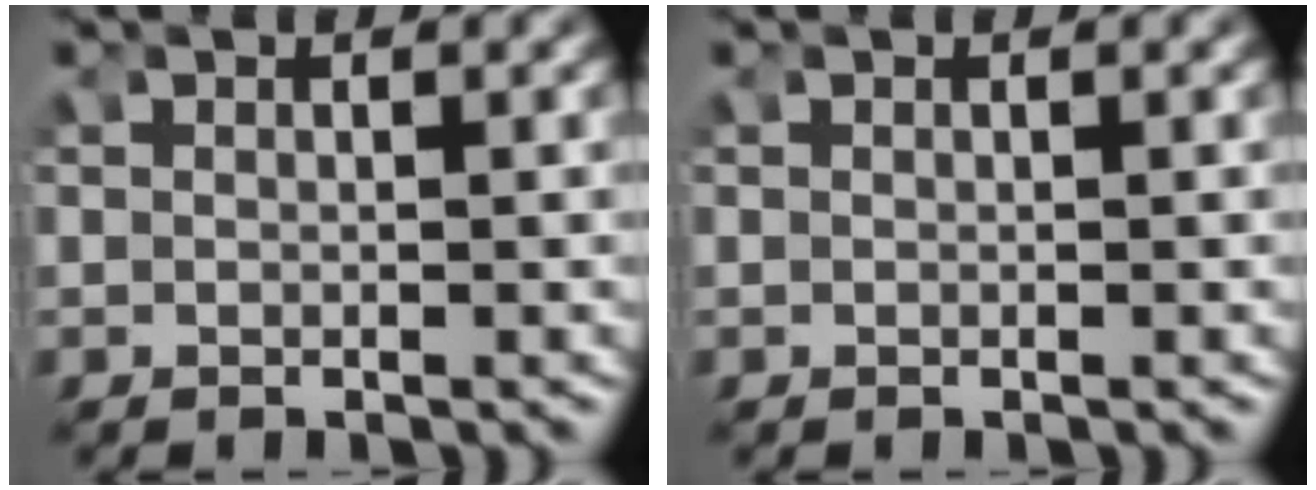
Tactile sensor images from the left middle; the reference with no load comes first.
{"total": 0.0}